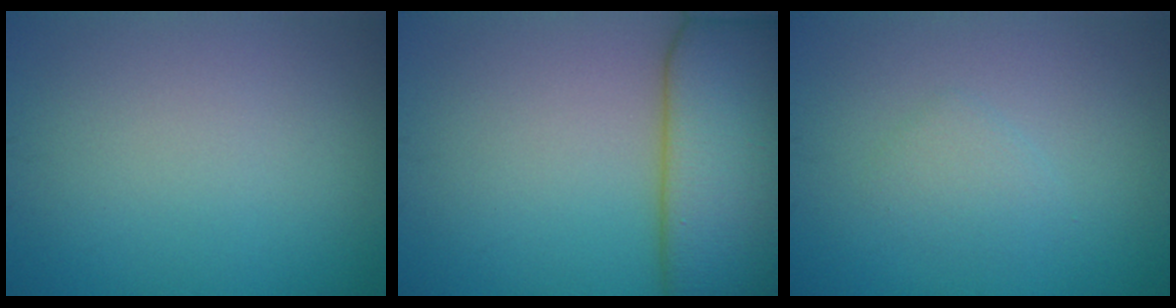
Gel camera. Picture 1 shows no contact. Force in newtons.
{"total": 13.1, "press": 13.1, "slide": 0.9}
{"total": 1.4, "press": 1.4, "slide": 0.1}